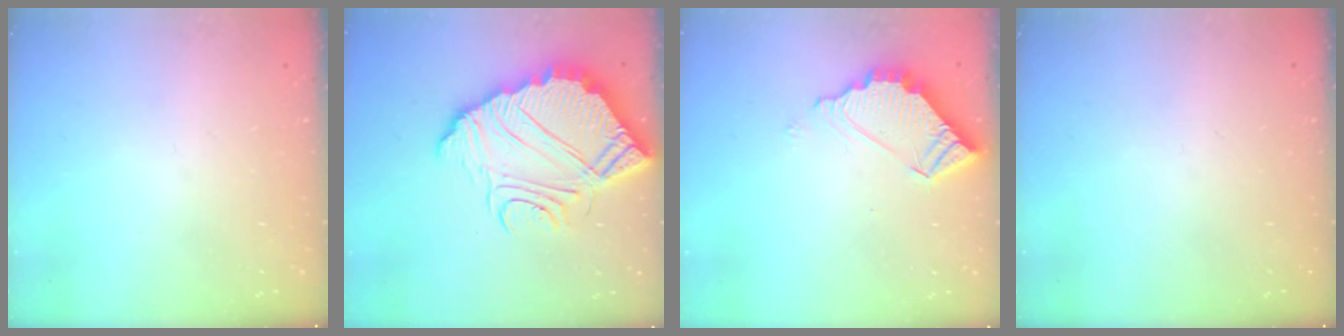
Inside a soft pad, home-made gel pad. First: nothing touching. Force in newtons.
{"total": 15.5, "press": 15.4, "slide": 1.1}
{"total": 7.2, "press": 7.2, "slide": 0.2}
{"total": 0.0}